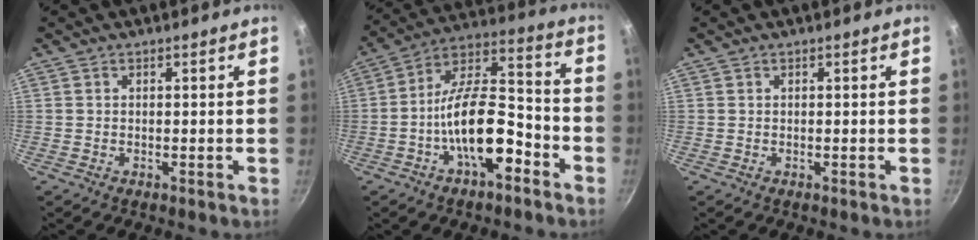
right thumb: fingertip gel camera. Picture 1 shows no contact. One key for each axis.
{"total": 16.2, "fx": -6.4, "fy": 7.1, "fz": 13.1, "tx": -0.196, "ty": 0.060, "tz": -0.118}
{"total": 0.0}